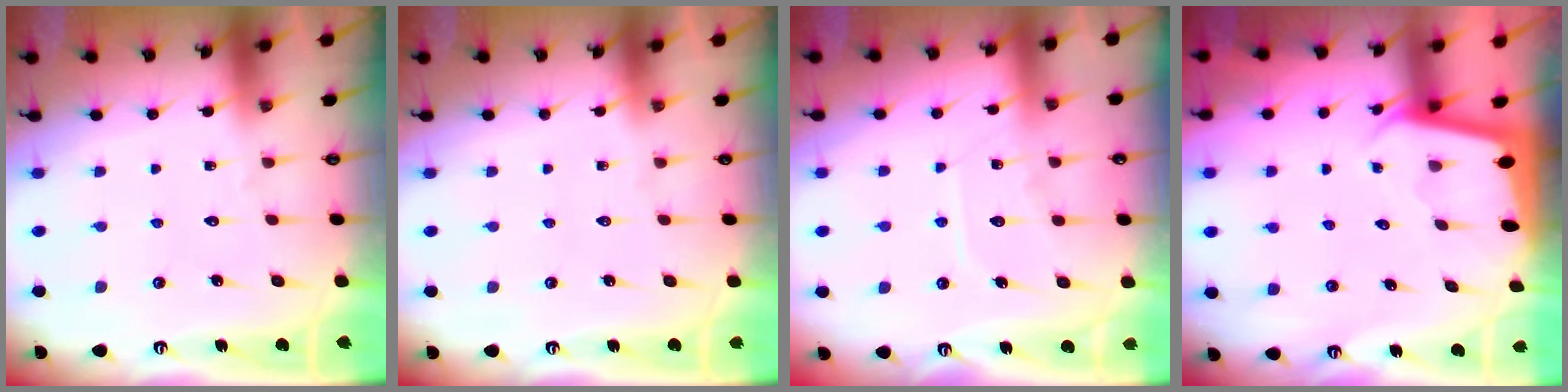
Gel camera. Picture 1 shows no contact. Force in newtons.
{"total": 0.0}
{"total": 7.6, "press": 7.5, "slide": 0.8}
{"total": 1.8, "press": 1.8, "slide": 0.1}